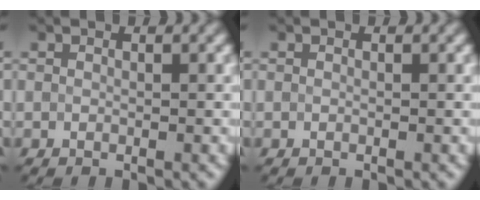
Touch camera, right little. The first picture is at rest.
{"total": 0.0}